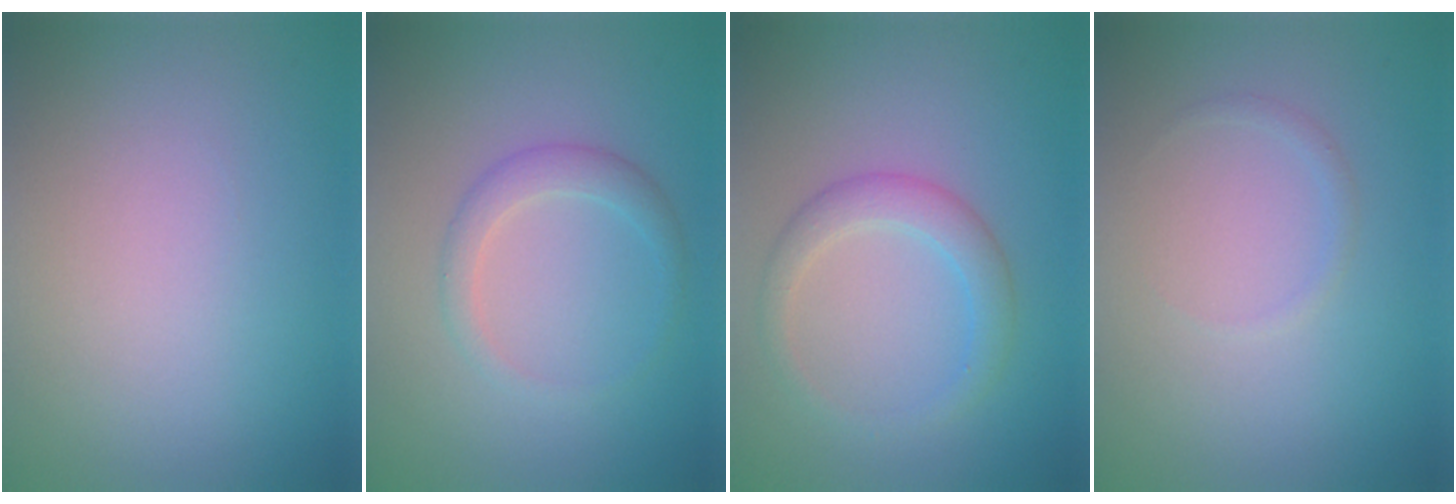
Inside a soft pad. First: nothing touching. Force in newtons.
{"total": 2.2, "press": 2.2, "slide": 0.2}
{"total": 2.8, "press": 2.8, "slide": 0.2}
{"total": 0.7, "press": 0.7, "slide": 0.1}